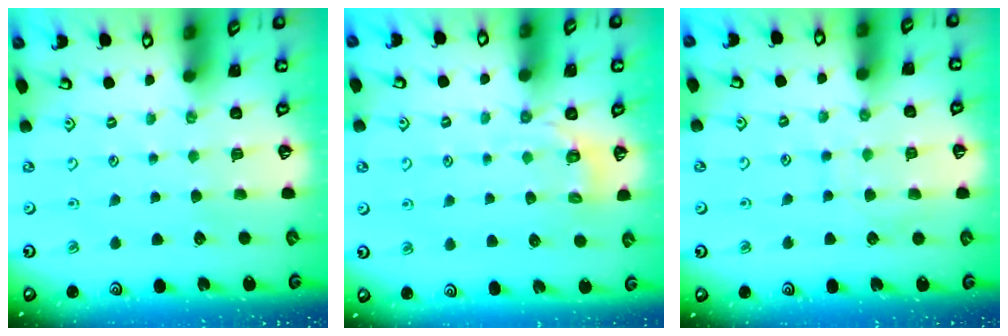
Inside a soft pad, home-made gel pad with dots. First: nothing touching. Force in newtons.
{"total": 3.8, "press": 3.2, "slide": 2.1}
{"total": 7.7, "press": 7.7, "slide": 0.3}